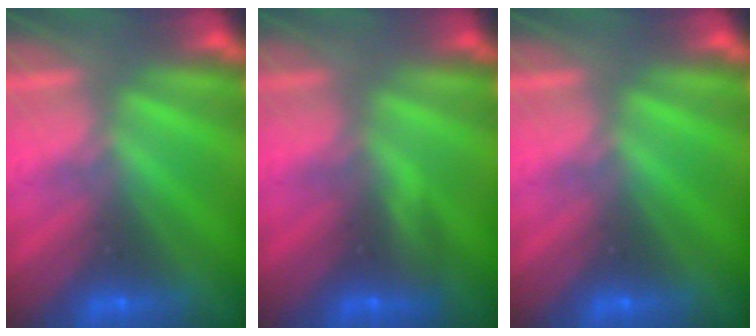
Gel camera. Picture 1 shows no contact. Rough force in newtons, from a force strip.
{"total": 3.2}
{"total": 0.0}